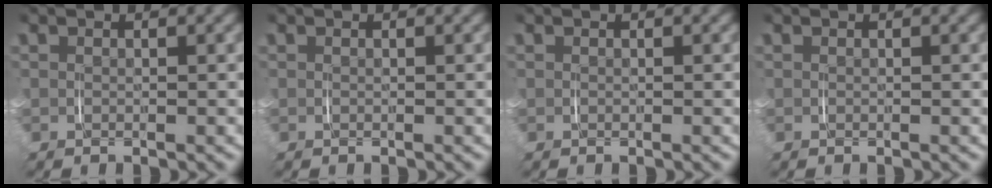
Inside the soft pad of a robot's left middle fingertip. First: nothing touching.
{"total": 0.0}
{"total": 0.0}
{"total": 0.0}